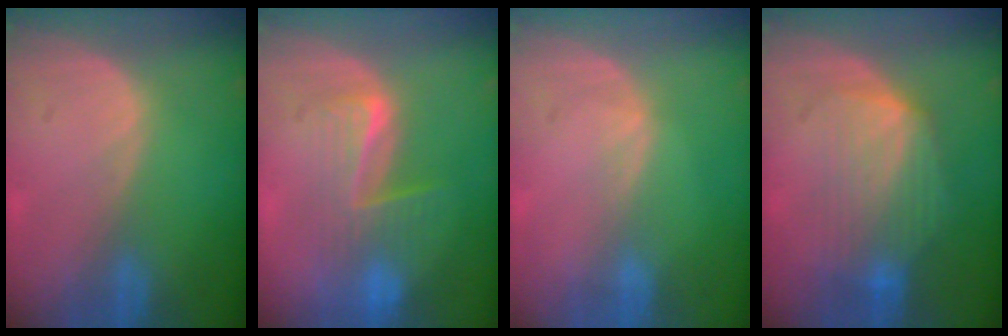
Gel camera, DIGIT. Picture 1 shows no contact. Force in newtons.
{"total": 6.7, "press": 6.5, "slide": 1.4}
{"total": 0.9, "press": 0.8, "slide": 0.2}
{"total": 7.5, "press": 7.4, "slide": 1.2}